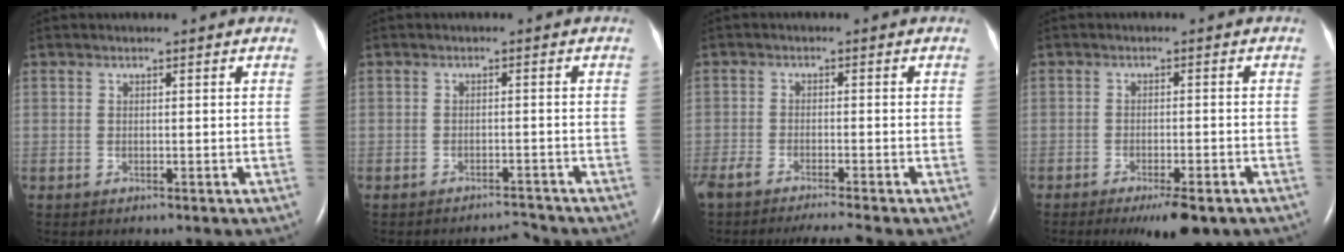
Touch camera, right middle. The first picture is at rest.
{"total": 2.5, "force": [-2.5, 0.0, -0.1], "torque": [0.003, -0.009, -0.037]}
{"total": 7.9, "force": [-6.9, -0.1, 3.8], "torque": [-0.063, -0.017, -0.114]}
{"total": 6.4, "force": [-4.5, 1.3, 4.4], "torque": [-0.059, -0.012, -0.059]}